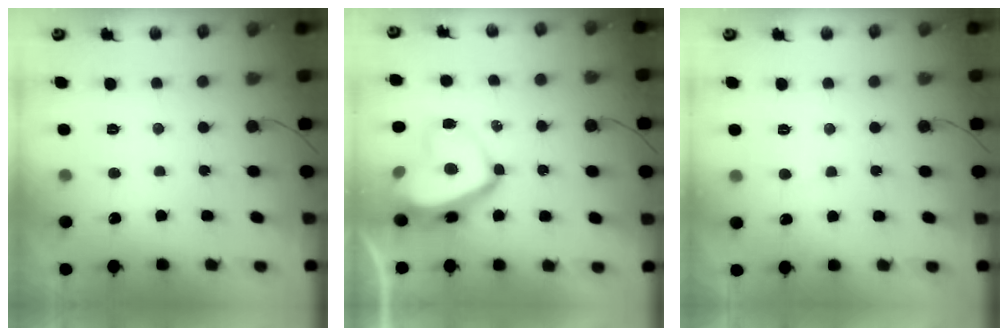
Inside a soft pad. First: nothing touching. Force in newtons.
{"total": 12.2, "press": 12.2, "slide": 1.0}
{"total": 2.9, "press": 2.9, "slide": 0.4}